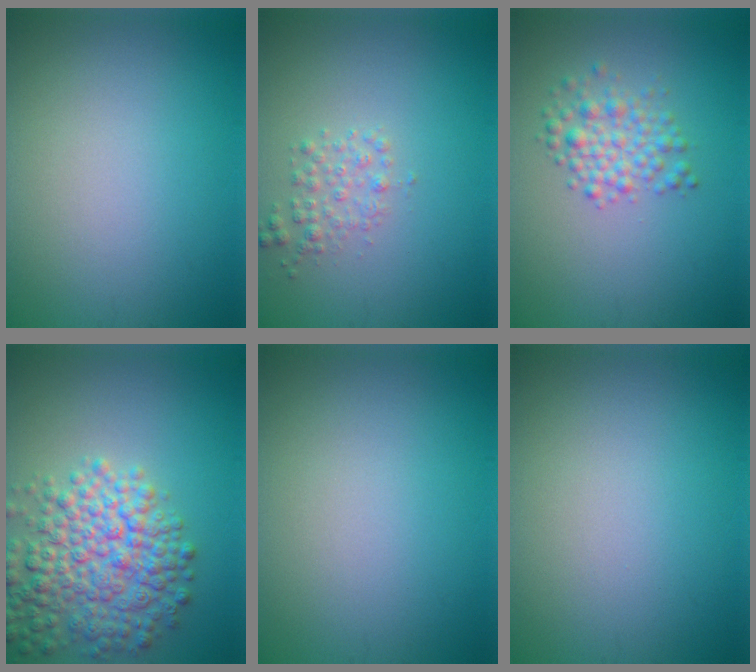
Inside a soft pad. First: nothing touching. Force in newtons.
{"total": 1.7, "press": 1.7, "slide": 0.1}
{"total": 2.9, "press": 2.9, "slide": 0.1}
{"total": 7.3, "press": 7.3, "slide": 0.3}
{"total": 0.0}
{"total": 0.0}